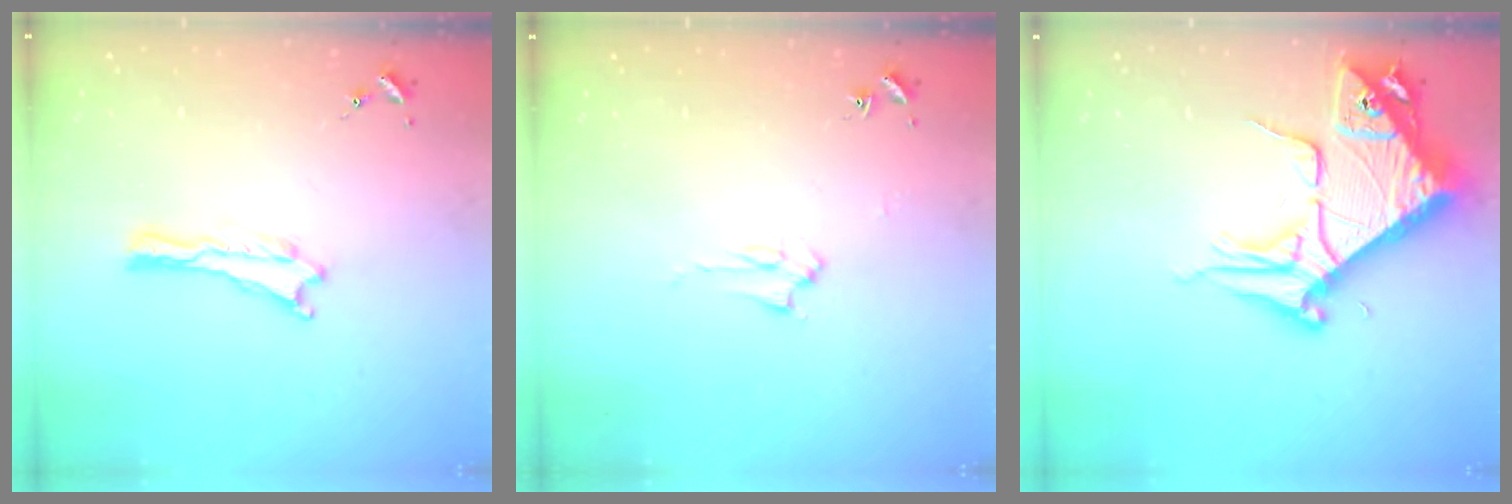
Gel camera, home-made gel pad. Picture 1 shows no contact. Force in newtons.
{"total": 2.8, "press": 2.8, "slide": 0.4}
{"total": 9.0, "press": 8.9, "slide": 1.2}